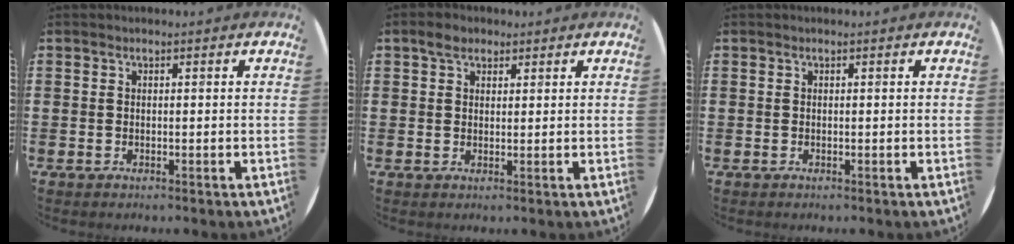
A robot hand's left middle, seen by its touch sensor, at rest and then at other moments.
{"total": 2.6, "force": [1.8, 1.5, 1.1], "torque": [-0.008, 0.003, 0.030]}
{"total": 0.0}